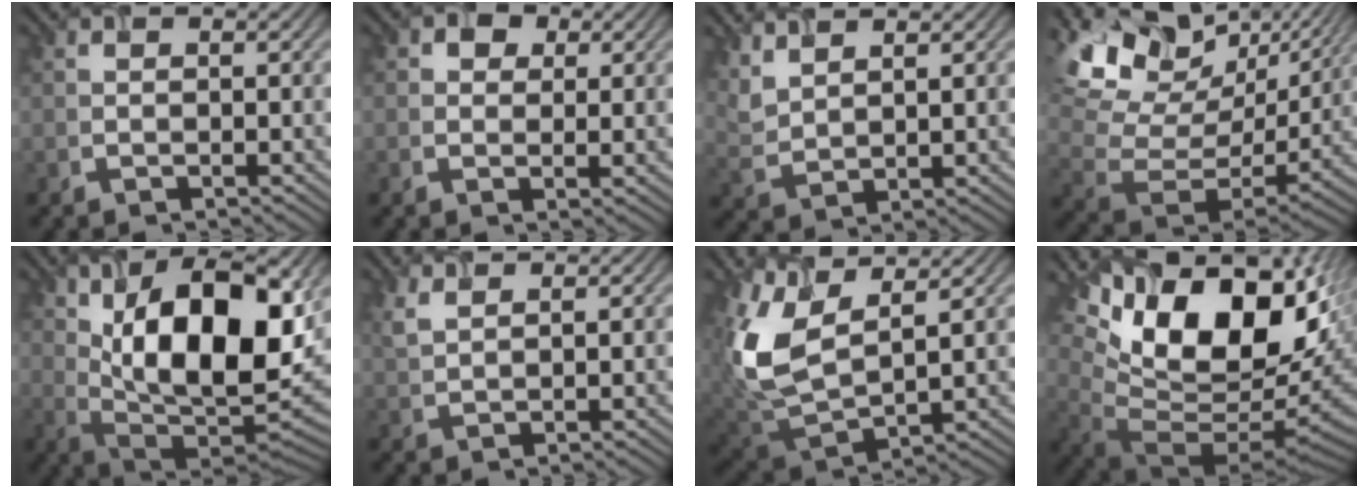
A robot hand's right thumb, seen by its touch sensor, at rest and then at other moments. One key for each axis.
{"total": 1.8, "fx": 0.8, "fy": 1.6, "fz": 0.4, "tx": -0.003, "ty": -0.005, "tz": 0.014}
{"total": 3.9, "fx": 3.5, "fy": 0.9, "fz": 1.5, "tx": -0.057, "ty": 0.002, "tz": 0.086}
{"total": 15.5, "fx": 10.1, "fy": 8.8, "fz": 7.8, "tx": -0.197, "ty": 0.019, "tz": 0.195}
{"total": 18.5, "fx": 5.8, "fy": 9.0, "fz": 15.1, "tx": -0.252, "ty": 0.011, "tz": 0.105}
{"total": 2.6, "fx": 2.1, "fy": 0.7, "fz": 1.4, "tx": -0.043, "ty": 0.005, "tz": 0.054}
{"total": 10.0, "fx": 4.1, "fy": 5.1, "fz": 7.6, "tx": -0.199, "ty": -0.003, "tz": 0.095}
{"total": 18.6, "fx": 5.9, "fy": 11.0, "fz": 13.8, "tx": -0.227, "ty": -0.020, "tz": 0.137}